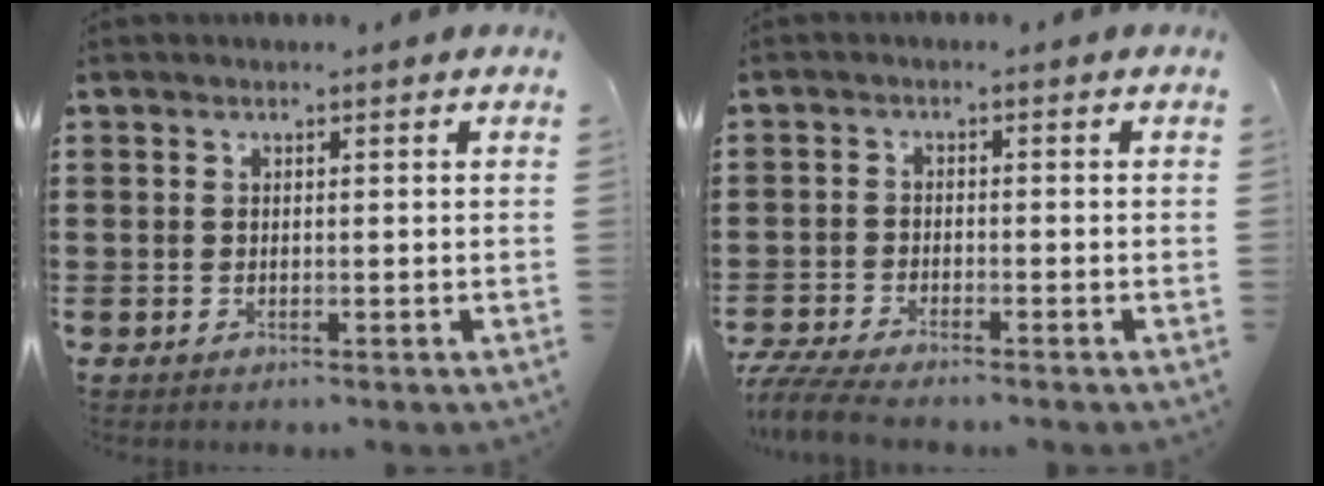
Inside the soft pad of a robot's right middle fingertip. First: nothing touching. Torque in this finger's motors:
{"motor_torque": [0.84, -0.16, 0.28, 0.09]}